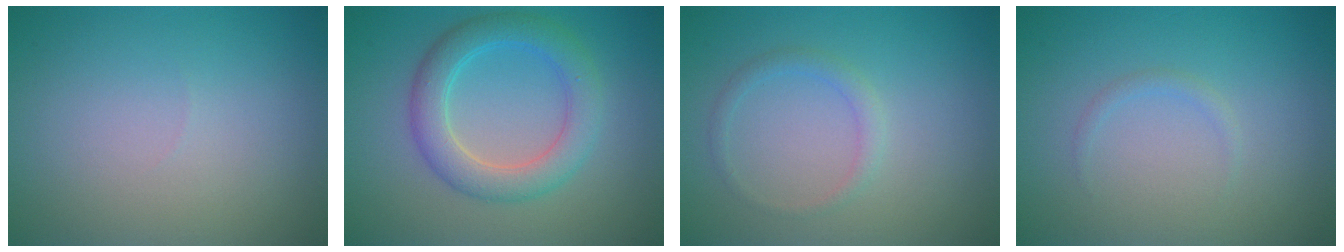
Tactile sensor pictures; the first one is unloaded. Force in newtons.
{"total": 4.6, "press": 4.6, "slide": 0.1}
{"total": 1.2, "press": 1.2, "slide": 0.0}
{"total": 0.7, "press": 0.7, "slide": 0.1}